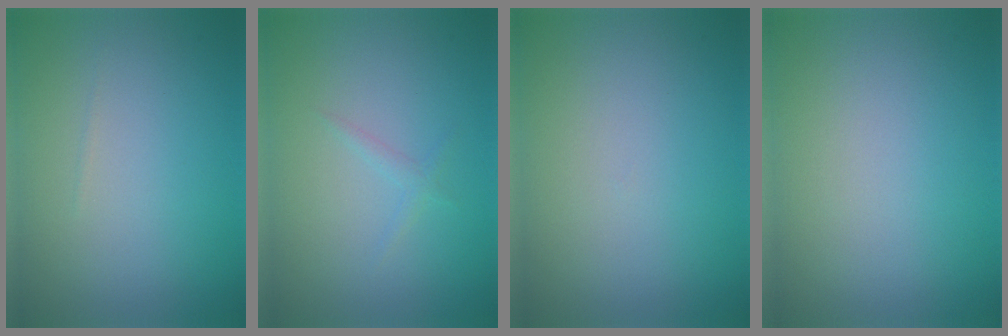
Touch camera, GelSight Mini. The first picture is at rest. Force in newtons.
{"total": 0.7, "press": 0.7, "slide": 0.1}
{"total": 0.0}
{"total": 0.0}